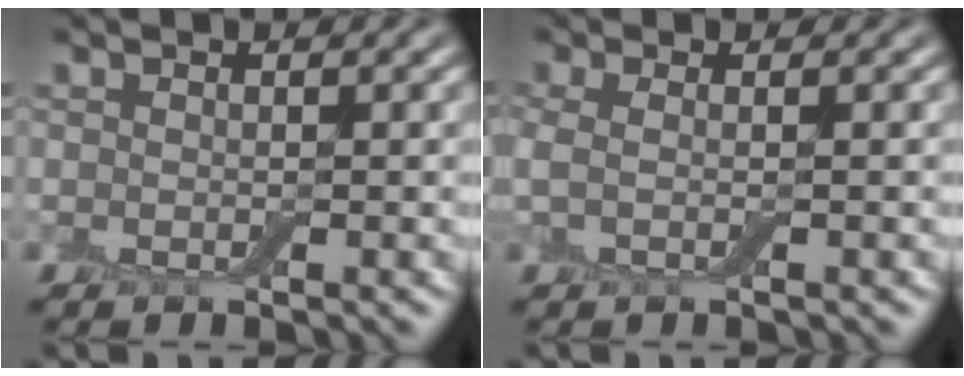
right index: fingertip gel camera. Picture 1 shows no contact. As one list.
[{"total": 1.6, "force": [0.0, 0.4, 1.5], "torque": [-0.037, 0.002, -0.004]}]